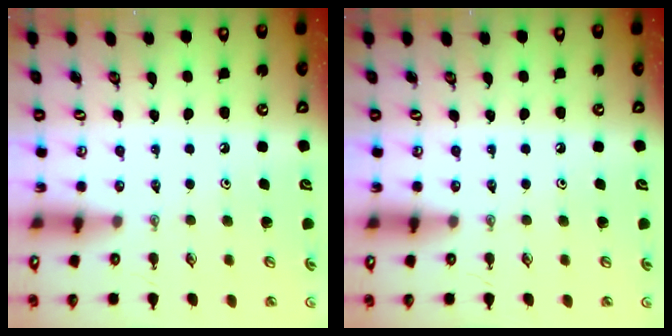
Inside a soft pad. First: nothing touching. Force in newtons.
{"total": 0.0}